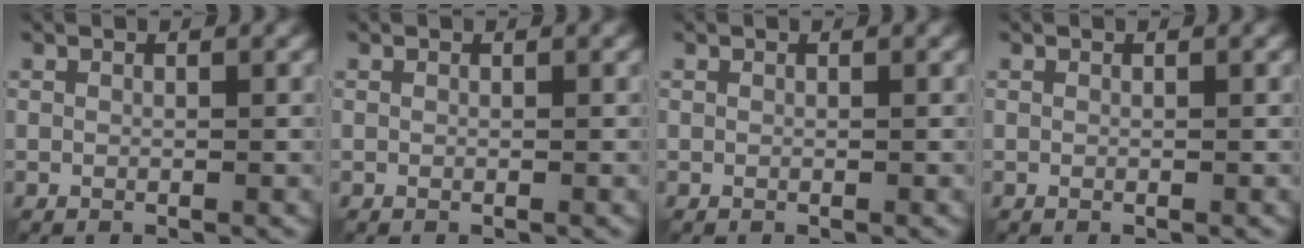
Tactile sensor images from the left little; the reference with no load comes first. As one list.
[{"total": 0.0}, {"total": 0.0}, {"total": 0.0}]